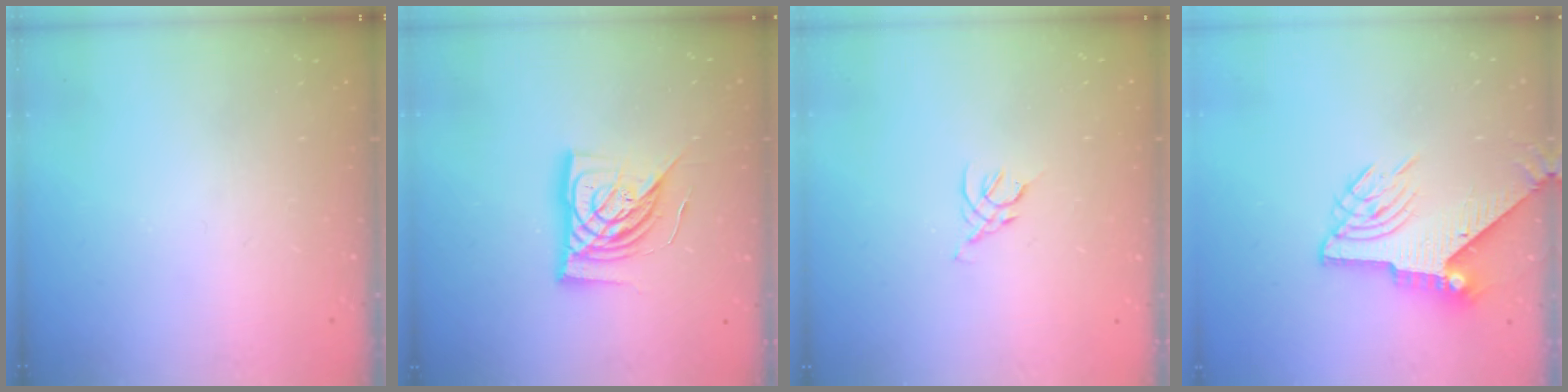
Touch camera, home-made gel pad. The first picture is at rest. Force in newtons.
{"total": 15.6, "press": 15.5, "slide": 1.7}
{"total": 2.5, "press": 2.5, "slide": 0.7}
{"total": 9.2, "press": 9.2, "slide": 0.7}